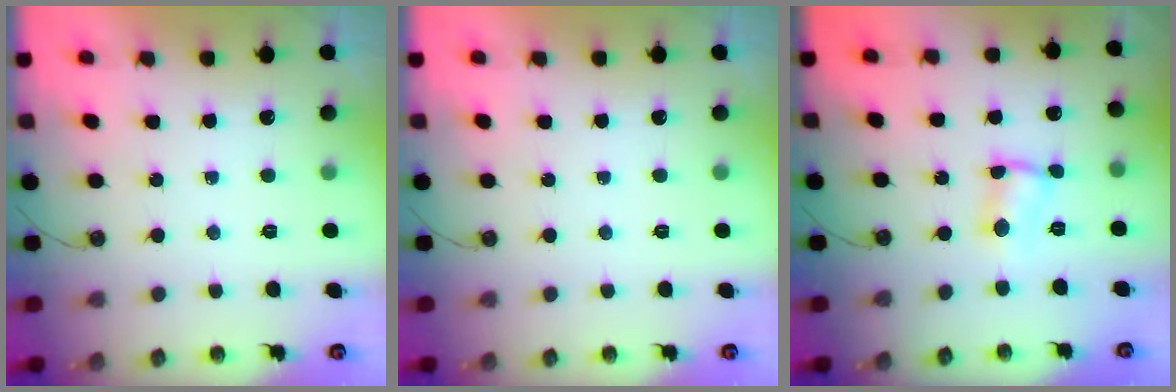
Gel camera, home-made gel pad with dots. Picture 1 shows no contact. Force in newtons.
{"total": 0.0}
{"total": 2.3, "press": 2.3, "slide": 0.1}